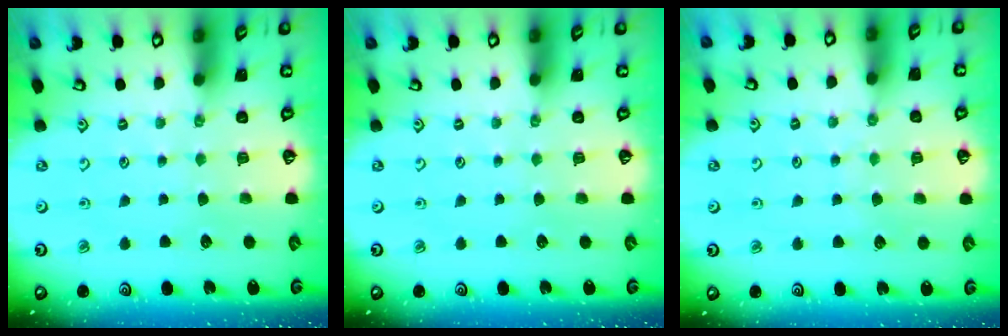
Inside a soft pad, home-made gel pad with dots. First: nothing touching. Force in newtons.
{"total": 0.0}
{"total": 2.6, "press": 2.6, "slide": 0.3}